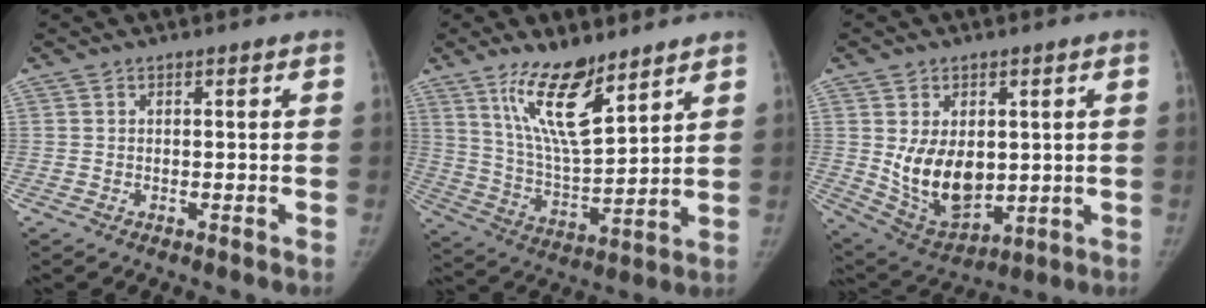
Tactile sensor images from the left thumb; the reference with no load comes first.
{"total": 14.5, "force": [9.4, 4.6, 9.9], "torque": [-0.154, -0.068, 0.188]}
{"total": 12.8, "force": [0.7, 8.4, 9.6], "torque": [-0.130, -0.020, 0.041]}